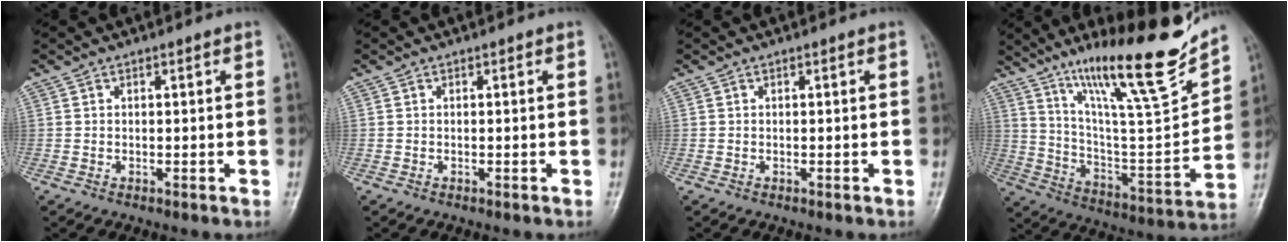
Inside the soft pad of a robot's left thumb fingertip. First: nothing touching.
{"total": 0.0}
{"total": 0.0}
{"total": 22.9, "force": [16.8, 2.9, 15.4], "torque": [-0.214, -0.088, 0.289]}